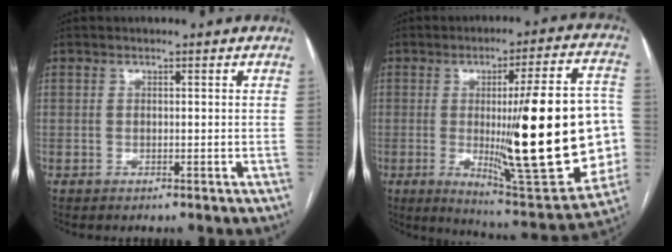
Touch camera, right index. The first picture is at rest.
{"total": 26.3, "force": [-2.2, 3.9, 25.9], "torque": [-0.311, 0.001, -0.023]}